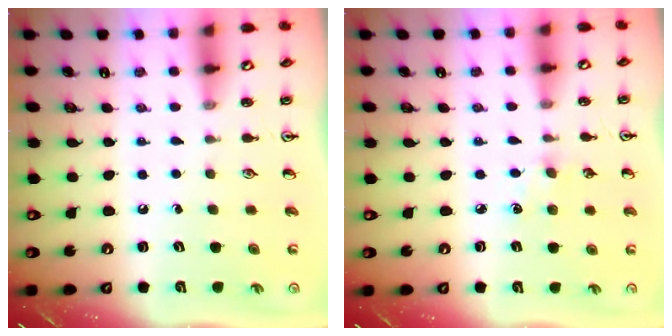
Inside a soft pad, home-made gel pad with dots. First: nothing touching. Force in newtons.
{"total": 4.5, "press": 4.4, "slide": 0.6}